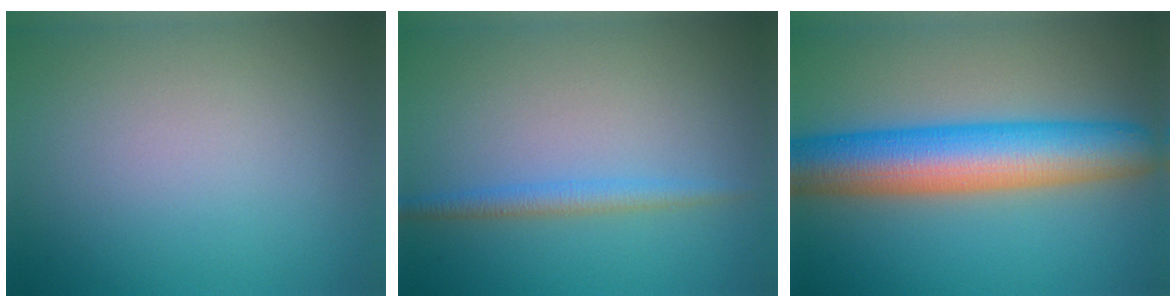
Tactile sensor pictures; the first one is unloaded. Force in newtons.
{"total": 1.9, "press": 1.9, "slide": 0.0}
{"total": 9.9, "press": 9.9, "slide": 0.1}